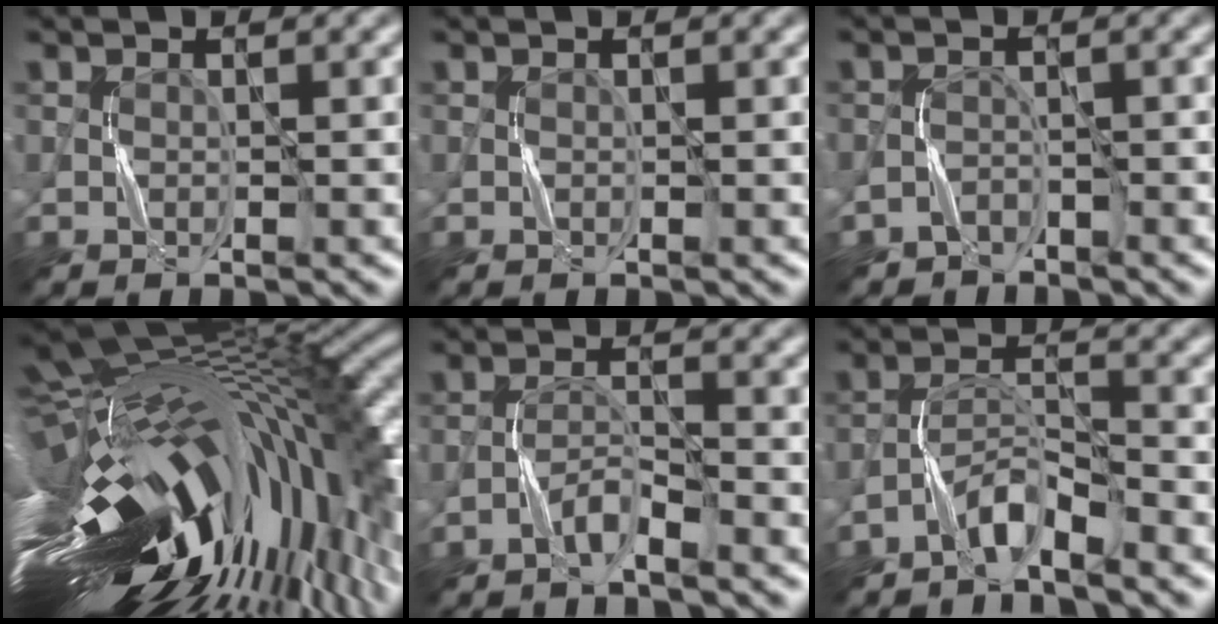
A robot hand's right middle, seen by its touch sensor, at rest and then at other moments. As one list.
[{"total": 0.0}, {"total": 1.7, "force": [-1.6, 0.7, -0.2], "torque": [0.007, 0.008, -0.031]}, {"total": 19.7, "force": [-3.3, 7.5, 17.9], "torque": [-0.304, -0.029, -0.058]}, {"total": 2.1, "force": [-1.7, 0.2, 1.3], "torque": [-0.026, 0.011, -0.035]}, {"total": 3.1, "force": [-2.7, 0.5, 1.6], "torque": [-0.030, 0.013, -0.056]}]